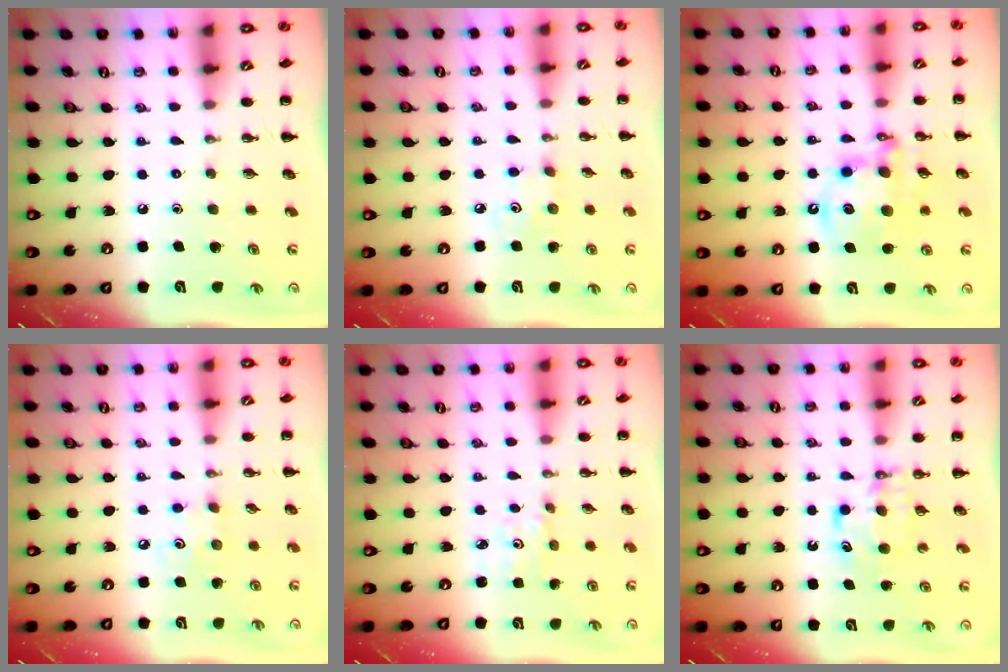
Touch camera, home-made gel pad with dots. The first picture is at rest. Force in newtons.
{"total": 2.9, "press": 2.8, "slide": 0.8}
{"total": 12.9, "press": 12.6, "slide": 2.9}
{"total": 4.2, "press": 4.1, "slide": 0.9}
{"total": 1.5, "press": 1.5, "slide": 0.3}
{"total": 6.1, "press": 6.0, "slide": 1.0}